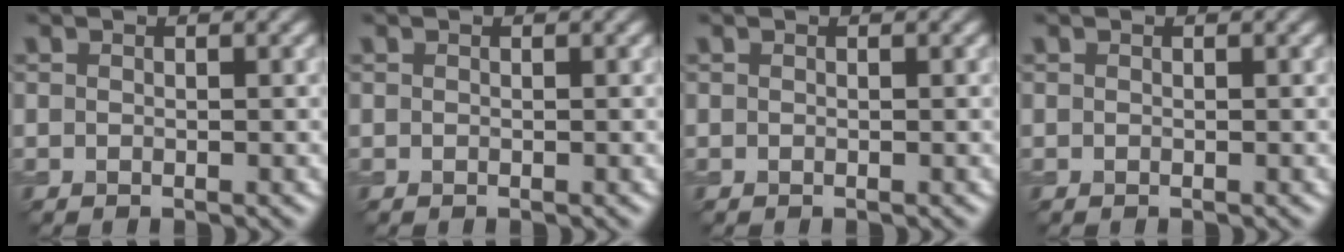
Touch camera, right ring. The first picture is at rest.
{"total": 0.0}
{"total": 0.0}
{"total": 0.0}